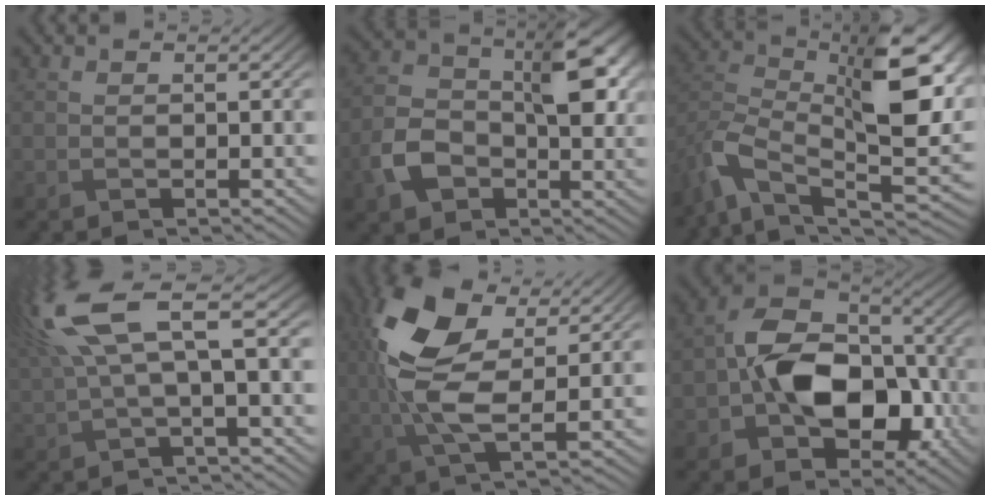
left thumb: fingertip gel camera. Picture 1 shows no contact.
{"total": 10.0, "force": [-1.8, 6.7, 7.2], "torque": [-0.147, 0.002, -0.036]}
{"total": 13.4, "force": [-1.3, 7.3, 11.1], "torque": [-0.210, -0.021, -0.025]}
{"total": 9.9, "force": [3.2, 2.4, 9.0], "torque": [-0.193, 0.026, 0.059]}
{"total": 13.1, "force": [3.3, 7.0, 10.6], "torque": [-0.256, 0.008, 0.062]}
{"total": 13.3, "force": [-2.9, 9.1, 9.2], "torque": [-0.156, 0.004, -0.063]}